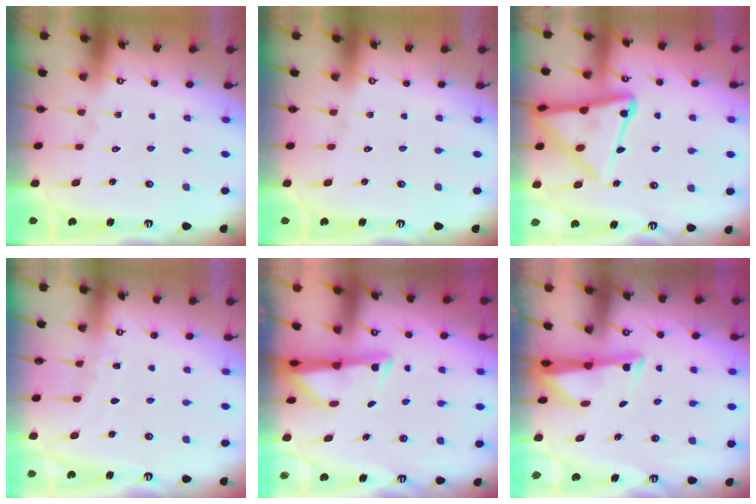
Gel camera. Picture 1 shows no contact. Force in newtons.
{"total": 0.0}
{"total": 16.8, "press": 16.8, "slide": 1.6}
{"total": 3.9, "press": 3.8, "slide": 0.5}
{"total": 3.1, "press": 3.0, "slide": 0.5}
{"total": 3.1, "press": 3.1, "slide": 0.5}